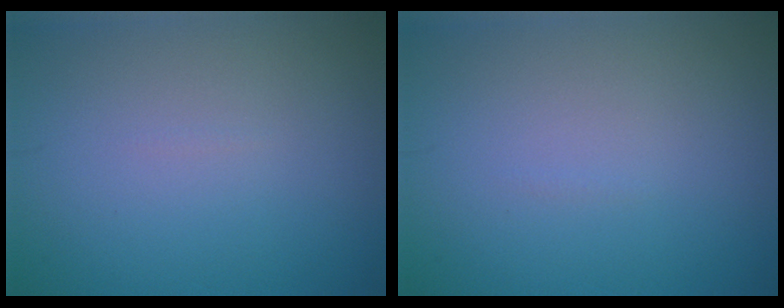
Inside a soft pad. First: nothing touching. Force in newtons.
{"total": 0.0}